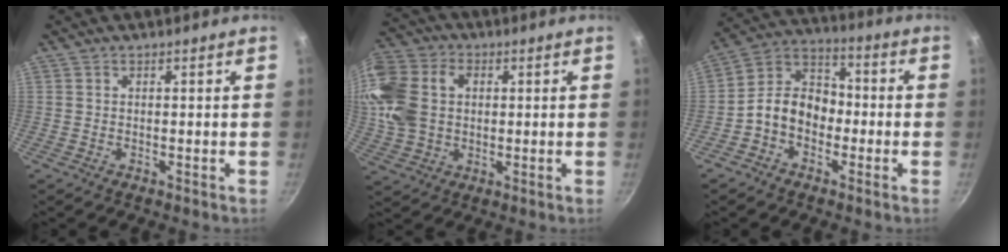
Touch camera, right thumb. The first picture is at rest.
{"total": 18.0, "force": [2.4, 13.8, 11.3], "torque": [-0.243, 0.023, 0.039]}
{"total": 10.2, "force": [-2.8, 7.8, 6.0], "torque": [-0.065, 0.048, -0.071]}